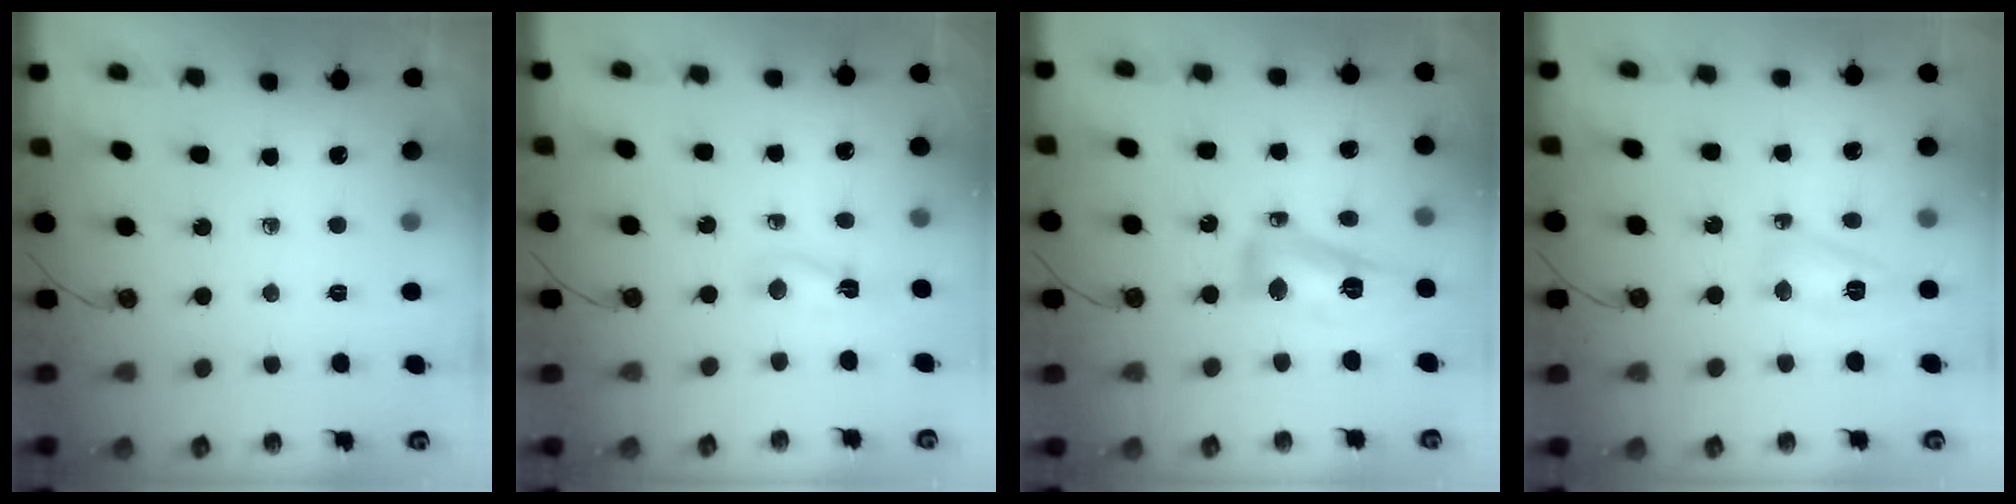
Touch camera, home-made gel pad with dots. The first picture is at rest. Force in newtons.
{"total": 2.8, "press": 2.7, "slide": 0.6}
{"total": 12.7, "press": 12.6, "slide": 1.3}
{"total": 6.7, "press": 6.6, "slide": 0.8}